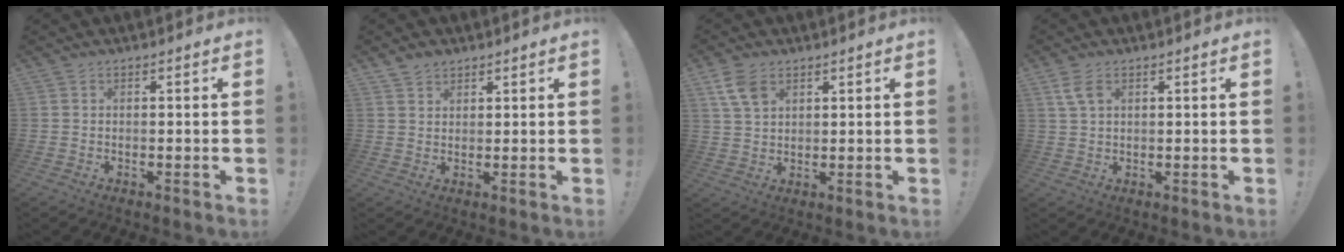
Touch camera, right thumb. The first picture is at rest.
{"total": 3.1, "force": [2.6, 1.6, 0.6], "torque": [-0.008, -0.016, 0.047]}
{"total": 6.9, "force": [3.8, 4.3, 3.9], "torque": [-0.068, -0.010, 0.075]}
{"total": 4.7, "force": [2.2, 2.6, 3.2], "torque": [-0.058, -0.002, 0.042]}